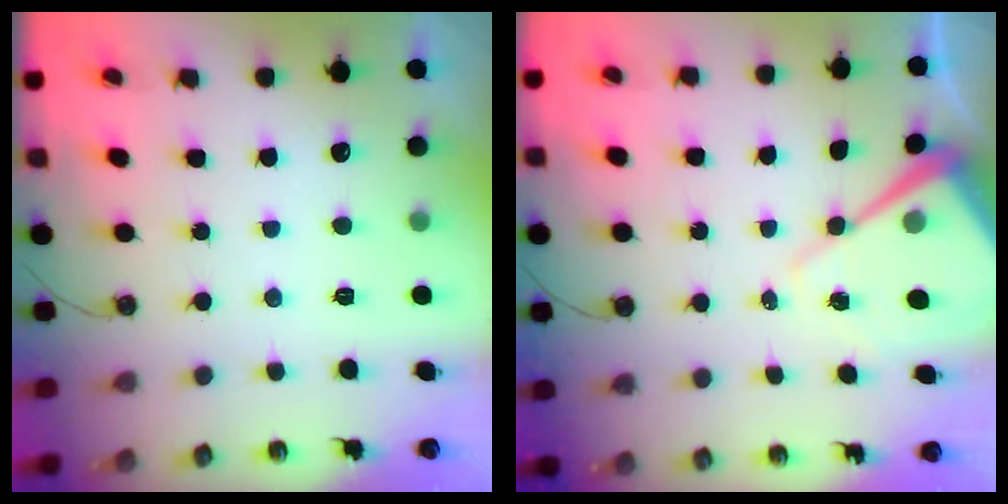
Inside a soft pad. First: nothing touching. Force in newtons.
{"total": 10.6, "press": 10.6, "slide": 0.9}